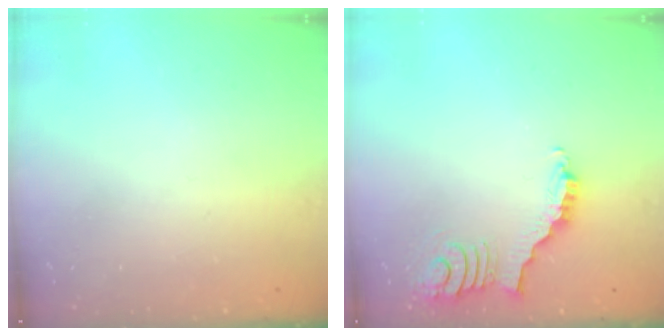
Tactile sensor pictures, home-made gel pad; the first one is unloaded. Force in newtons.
{"total": 3.9, "press": 3.8, "slide": 0.6}